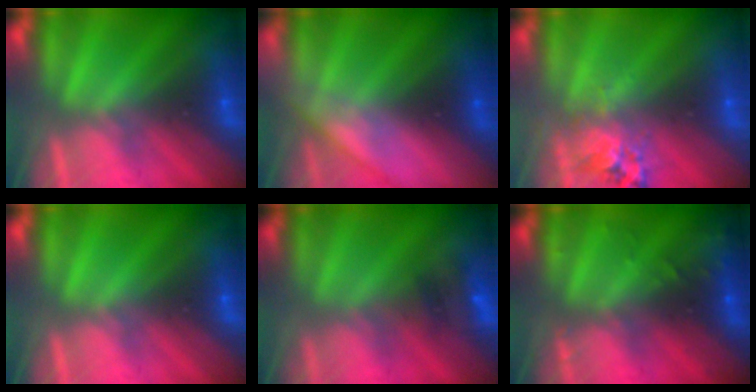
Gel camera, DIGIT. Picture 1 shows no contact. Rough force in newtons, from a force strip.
{"total": 2.9}
{"total": 2.7}
{"total": 0.0}
{"total": 3.9}
{"total": 3.1}